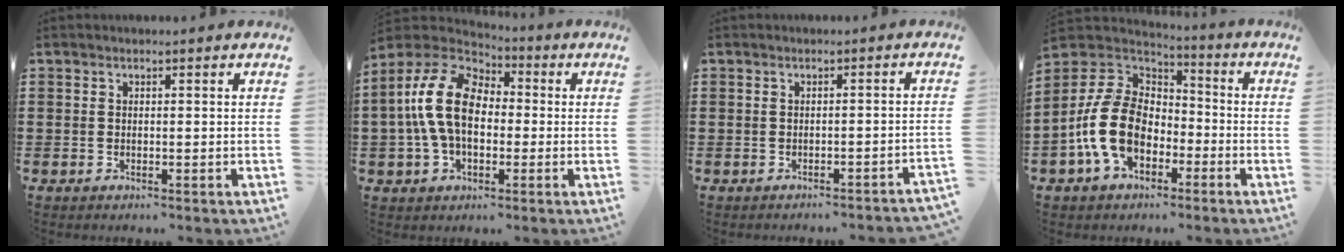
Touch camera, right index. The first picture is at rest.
{"total": 12.8, "force": [0.4, 8.3, 9.8], "torque": [-0.241, 0.010, 0.001]}
{"total": 1.4, "force": [-1.3, -0.2, 0.4], "torque": [-0.012, 0.000, -0.028]}
{"total": 13.5, "force": [-3.9, 9.4, 8.8], "torque": [-0.225, 0.018, -0.078]}